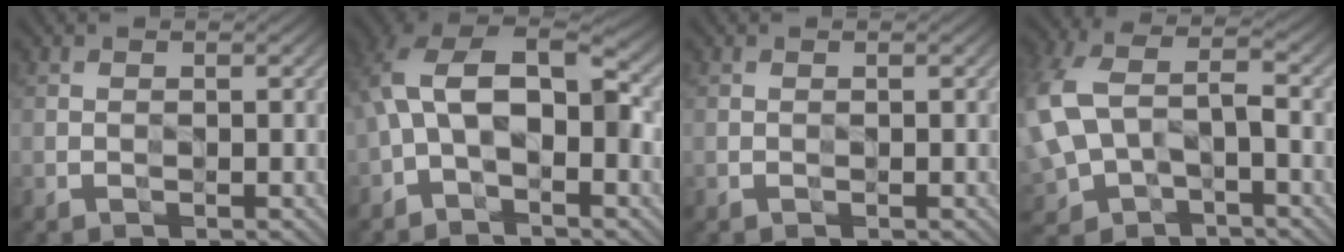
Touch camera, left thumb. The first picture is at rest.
{"total": 11.1, "force": [-0.8, 6.3, 9.0], "torque": [-0.180, 0.013, -0.024]}
{"total": 0.0}
{"total": 12.0, "force": [-1.5, 7.9, 8.8], "torque": [-0.241, -0.003, -0.033]}